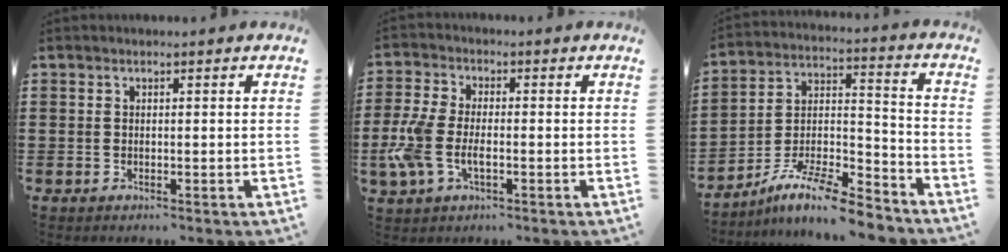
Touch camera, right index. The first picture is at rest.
{"total": 6.2, "force": [-1.7, 3.2, 5.0], "torque": [-0.128, -0.004, -0.041]}
{"total": 10.2, "force": [-8.8, 1.4, 4.9], "torque": [-0.087, 0.019, -0.172]}